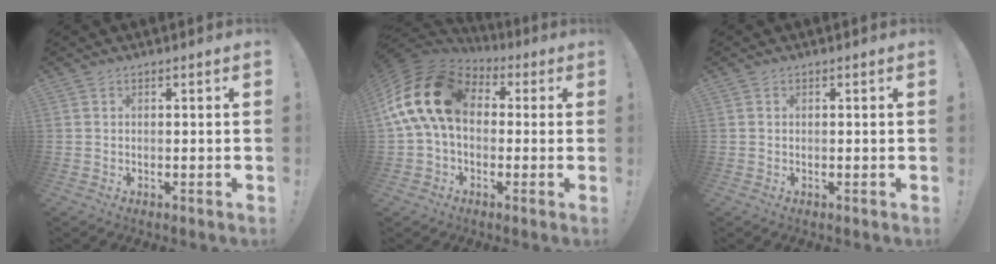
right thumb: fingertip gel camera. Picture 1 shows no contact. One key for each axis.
{"total": 18.9, "fx": 3.6, "fy": 12.5, "fz": 13.7, "tx": -0.257, "ty": 0.010, "tz": 0.070}
{"total": 0.0}